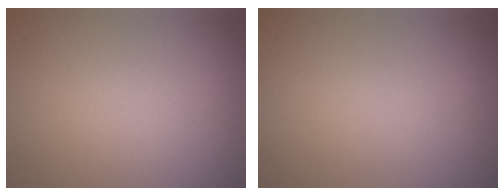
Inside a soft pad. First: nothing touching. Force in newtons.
{"total": 0.0}